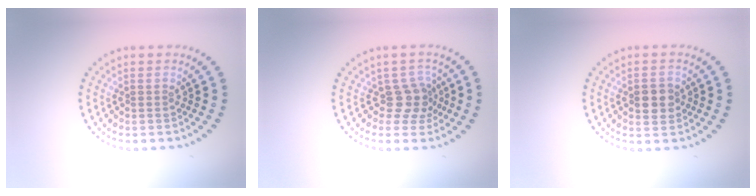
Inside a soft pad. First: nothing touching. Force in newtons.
{"total": 2.6, "press": 2.0, "slide": 1.7}
{"total": 2.5, "press": 2.5, "slide": 0.1}